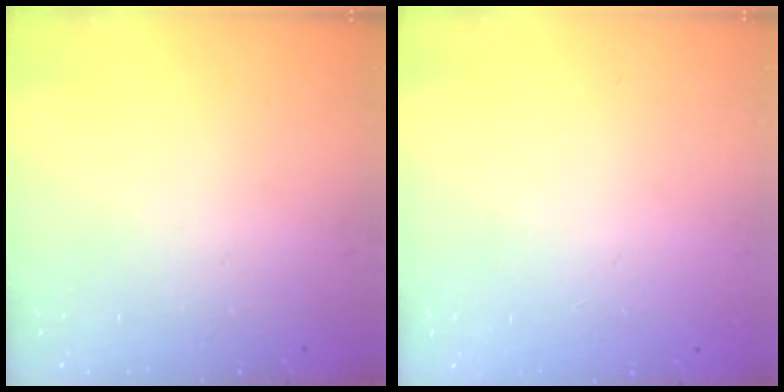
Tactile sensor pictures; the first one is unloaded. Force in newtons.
{"total": 0.0}